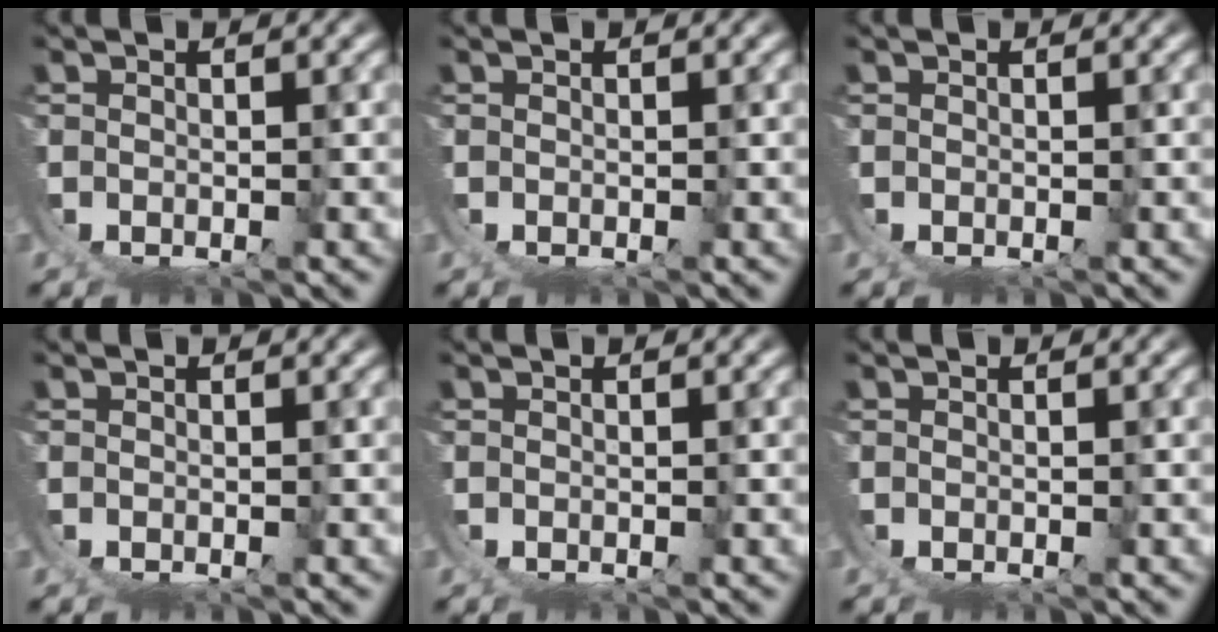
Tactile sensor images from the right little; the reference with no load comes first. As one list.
[{"total": 0.0}, {"total": 0.0}, {"total": 0.0}, {"total": 0.0}, {"total": 0.0}]